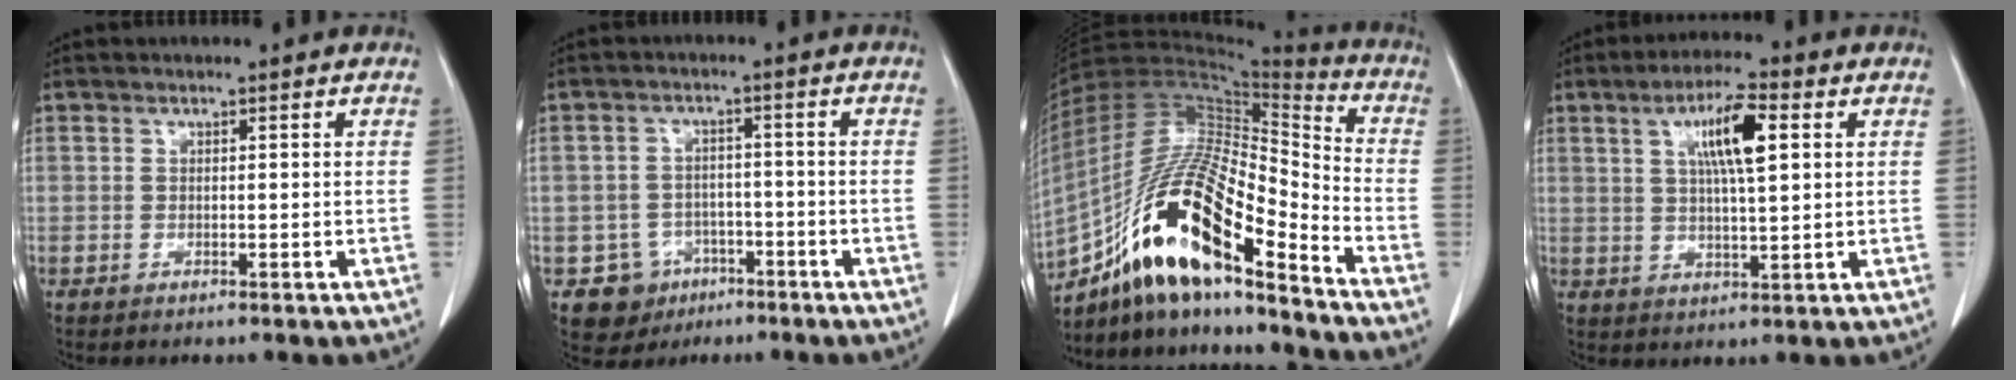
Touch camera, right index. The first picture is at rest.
{"total": 6.1, "force": [-2.8, 5.4, 0.6], "torque": [-0.009, 0.012, -0.035]}
{"total": 20.1, "force": [-12.7, 3.7, 15.1], "torque": [-0.303, 0.000, -0.226]}
{"total": 8.2, "force": [2.7, 1.2, 7.7], "torque": [-0.138, 0.009, 0.047]}